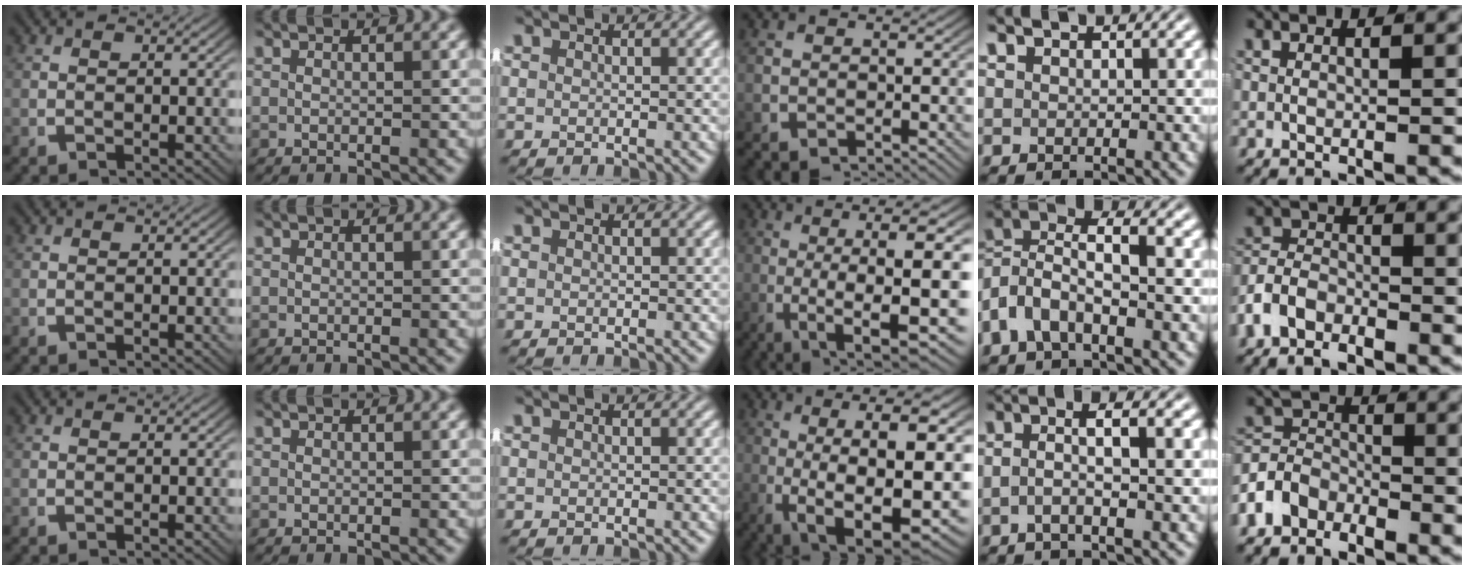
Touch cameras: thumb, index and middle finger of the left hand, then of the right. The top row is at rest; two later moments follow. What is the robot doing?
{"motion": "lift_and_place", "object": "coat"}